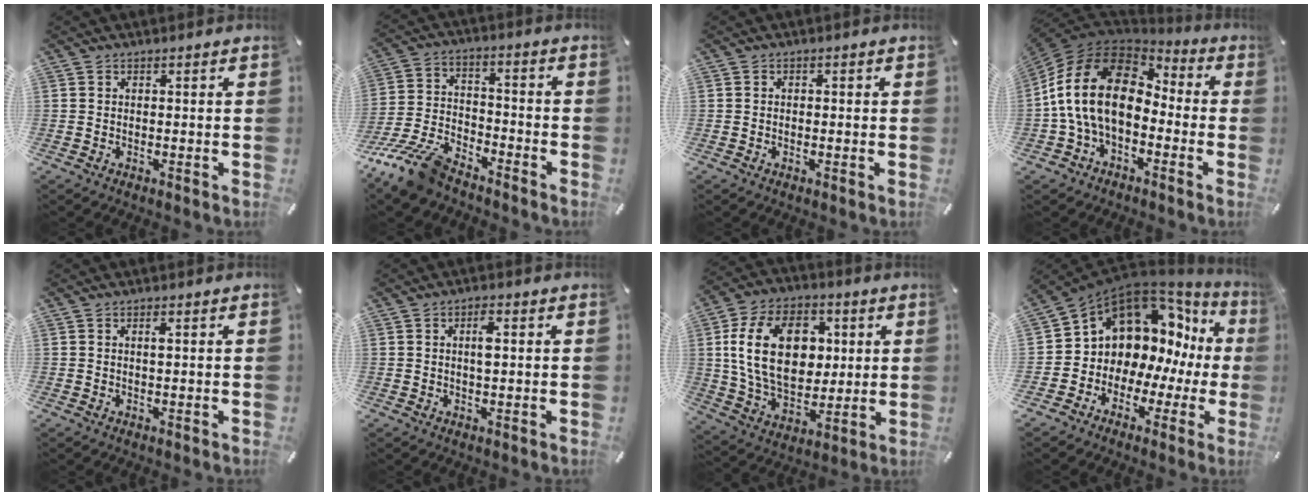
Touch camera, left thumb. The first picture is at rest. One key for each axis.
{"total": 13.3, "fx": -10.5, "fy": 5.0, "fz": 6.5, "tx": -0.130, "ty": 0.051, "tz": -0.194}
{"total": 0.7, "fx": -0.3, "fy": 0.5, "fz": 0.4, "tx": -0.006, "ty": 0.002, "tz": -0.006}
{"total": 19.0, "fx": -1.4, "fy": 12.9, "fz": 13.9, "tx": -0.296, "ty": 0.031, "tz": -0.027}
{"total": 1.2, "fx": 0.3, "fy": 0.2, "fz": 1.2, "tx": -0.023, "ty": 0.001, "tz": 0.004}
{"total": 3.6, "fx": 0.7, "fy": 1.3, "fz": 3.3, "tx": -0.061, "ty": 0.005, "tz": 0.008}
{"total": 20.0, "fx": 3.3, "fy": 14.0, "fz": 13.9, "tx": -0.267, "ty": 0.010, "tz": 0.057}
{"total": 12.2, "fx": 5.3, "fy": 9.7, "fz": 5.3, "tx": -0.094, "ty": -0.069, "tz": 0.102}